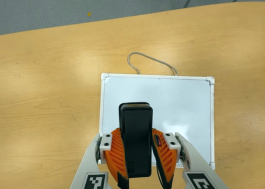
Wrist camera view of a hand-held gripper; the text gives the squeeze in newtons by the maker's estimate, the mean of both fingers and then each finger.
{"total": 6.9, "left": 6.1, "right": 7.7}